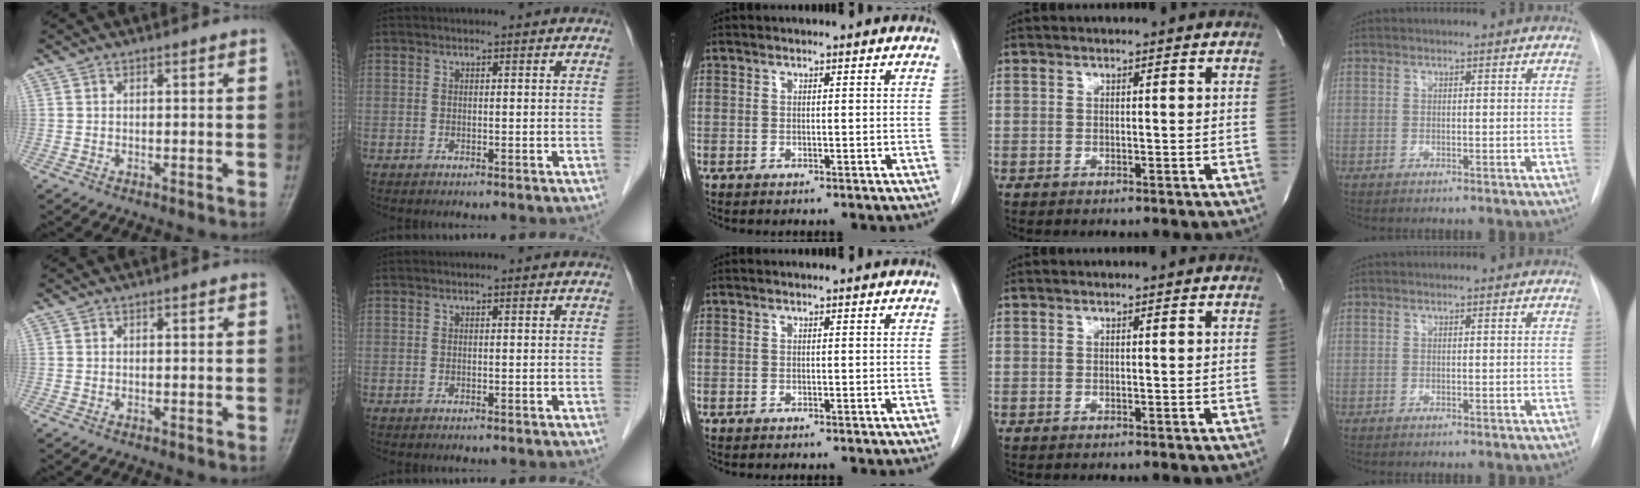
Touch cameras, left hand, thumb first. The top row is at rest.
{}